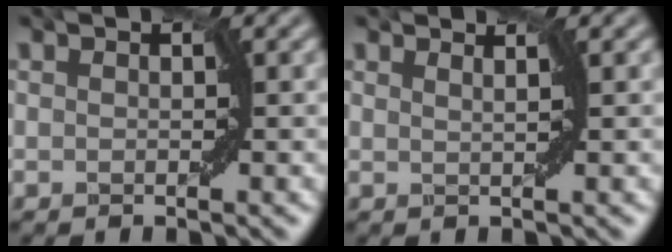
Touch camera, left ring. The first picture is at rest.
{"total": 1.9, "force": [1.3, 0.7, 1.3], "torque": [0.000, -0.003, -0.005]}